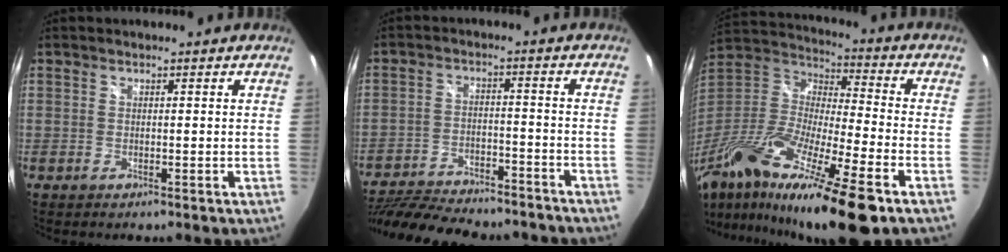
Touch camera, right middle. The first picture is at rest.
{"total": 23.4, "force": [-19.8, 6.5, 10.6], "torque": [-0.220, -0.030, -0.291]}
{"total": 27.4, "force": [-16.3, 4.1, 21.6], "torque": [-0.394, -0.052, -0.294]}